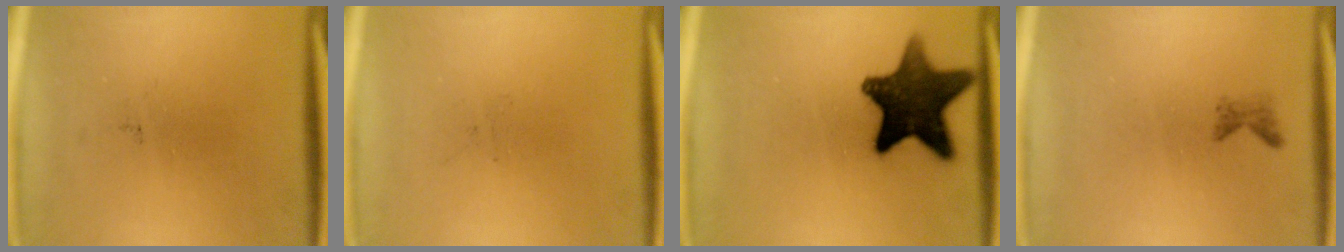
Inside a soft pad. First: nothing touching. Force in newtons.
{"total": 0.0}
{"total": 14.4}
{"total": 0.9}